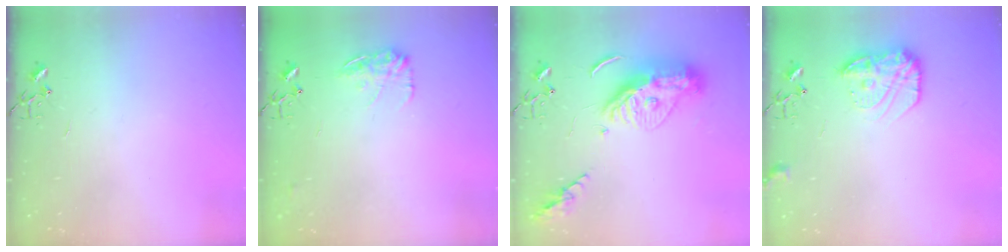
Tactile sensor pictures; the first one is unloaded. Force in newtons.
{"total": 10.8, "press": 10.7, "slide": 0.6}
{"total": 14.7, "press": 14.6, "slide": 1.6}
{"total": 13.9, "press": 13.9, "slide": 1.0}